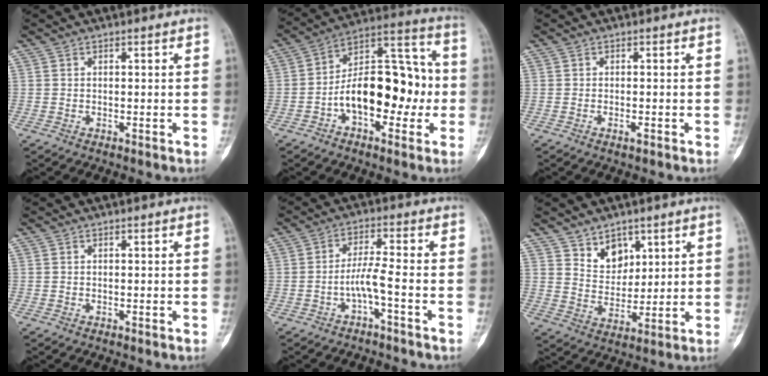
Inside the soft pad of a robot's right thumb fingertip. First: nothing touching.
{"total": 18.3, "force": [-3.1, 10.2, 14.8], "torque": [-0.206, 0.054, -0.055]}
{"total": 1.2, "force": [-0.6, 0.4, 0.9], "torque": [-0.018, 0.002, -0.009]}
{"total": 0.0}
{"total": 4.5, "force": [-2.1, 0.1, 4.0], "torque": [-0.086, 0.024, -0.041]}
{"total": 6.9, "force": [4.2, 4.8, 2.5], "torque": [-0.011, -0.033, 0.083]}